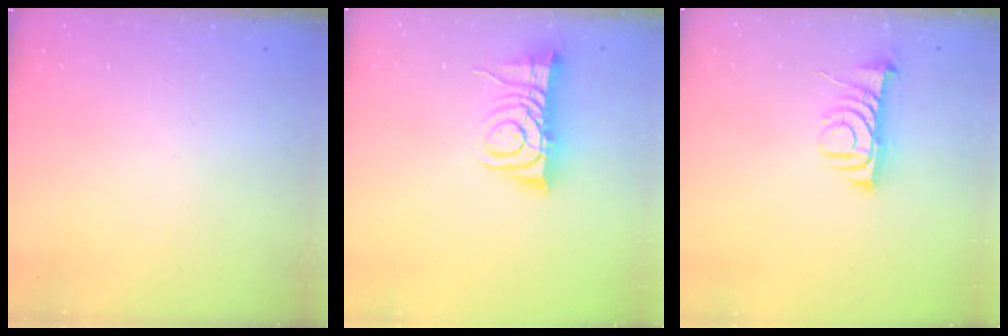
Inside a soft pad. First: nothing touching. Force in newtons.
{"total": 8.0, "press": 8.0, "slide": 0.7}
{"total": 8.2, "press": 8.2, "slide": 0.6}